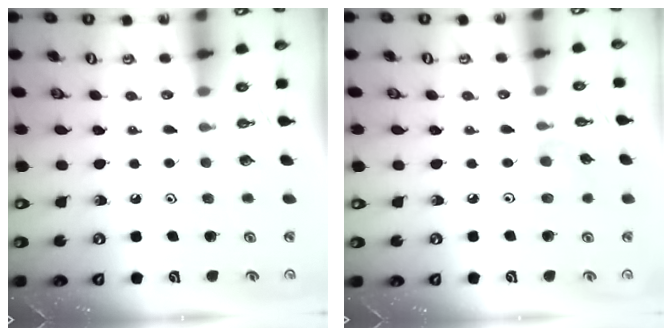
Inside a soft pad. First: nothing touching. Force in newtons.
{"total": 2.6, "press": 2.6, "slide": 0.4}